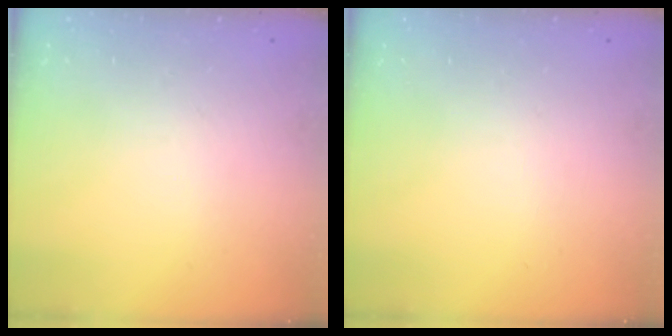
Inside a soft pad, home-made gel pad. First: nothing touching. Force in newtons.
{"total": 0.0}